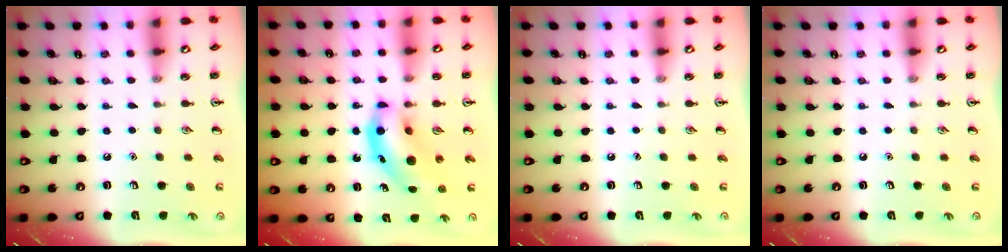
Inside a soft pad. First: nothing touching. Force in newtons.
{"total": 10.6, "press": 10.1, "slide": 3.2}
{"total": 0.0}
{"total": 0.0}